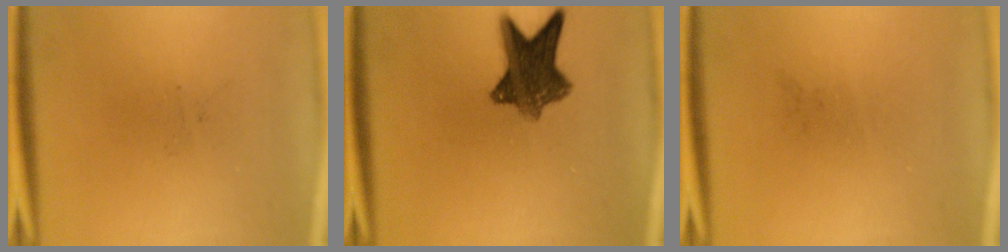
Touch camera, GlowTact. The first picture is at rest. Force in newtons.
{"total": 8.9}
{"total": 0.0}